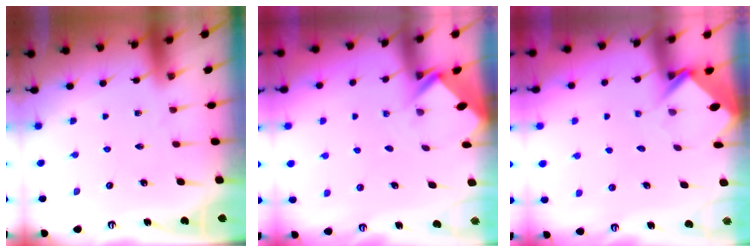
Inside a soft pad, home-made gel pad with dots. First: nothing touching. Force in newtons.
{"total": 2.7, "press": 2.7, "slide": 0.2}
{"total": 3.9, "press": 3.9, "slide": 0.3}